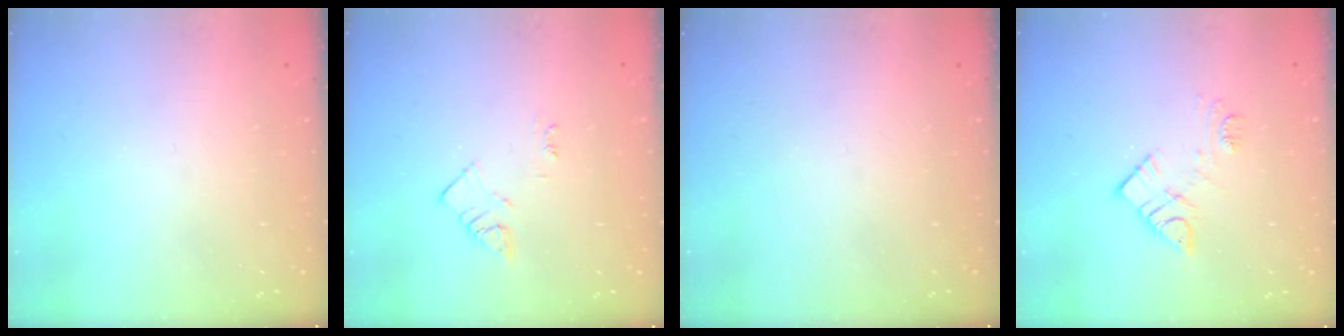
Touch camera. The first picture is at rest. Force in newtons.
{"total": 3.8, "press": 3.8, "slide": 0.6}
{"total": 0.0}
{"total": 10.3, "press": 10.3, "slide": 0.5}